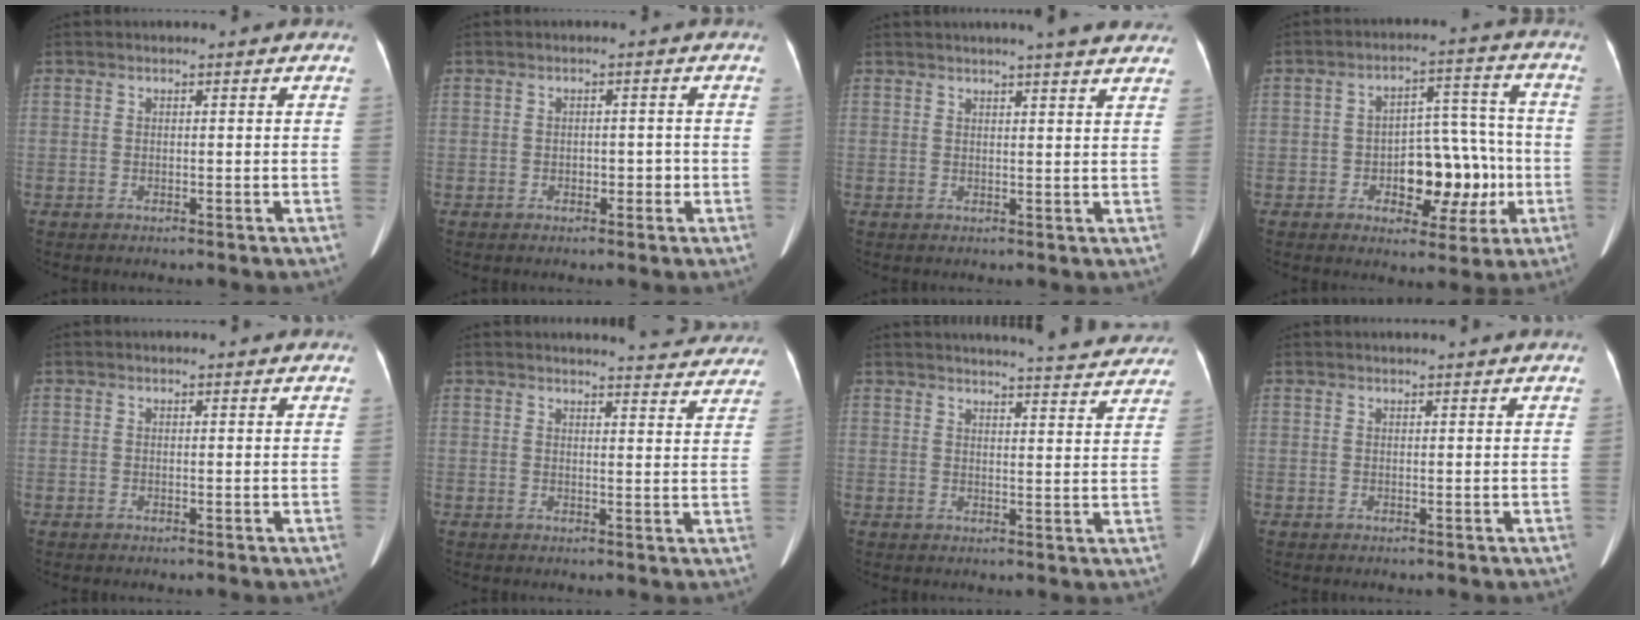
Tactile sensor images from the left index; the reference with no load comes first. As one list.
[{"total": 1.9, "force": [-0.6, 1.2, 1.3], "torque": [-0.017, 0.009, -0.007]}, {"total": 9.4, "force": [8.2, 0.4, 4.6], "torque": [-0.056, 0.014, 0.082]}, {"total": 10.9, "force": [-2.8, 5.8, 8.8], "torque": [-0.122, 0.033, -0.033]}, {"total": 1.2, "force": [1.1, 0.3, 0.3], "torque": [-0.012, 0.005, 0.010]}, {"total": 10.5, "force": [10.3, 1.2, 1.6], "torque": [-0.001, -0.028, 0.097]}, {"total": 15.9, "force": [15.2, 1.6, 4.2], "torque": [-0.046, -0.030, 0.165]}, {"total": 3.5, "force": [3.3, -0.3, 1.1], "torque": [-0.013, 0.018, 0.038]}]